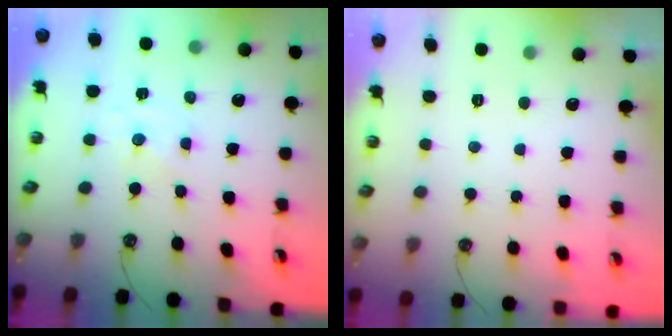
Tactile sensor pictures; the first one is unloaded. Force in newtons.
{"total": 0.0}